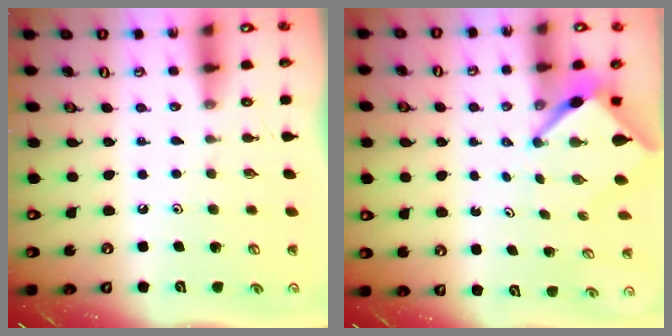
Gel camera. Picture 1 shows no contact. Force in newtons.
{"total": 5.0, "press": 5.0, "slide": 0.6}